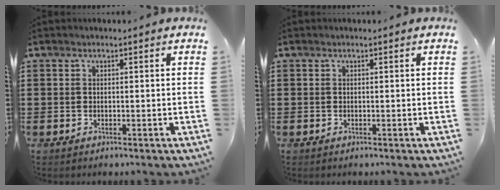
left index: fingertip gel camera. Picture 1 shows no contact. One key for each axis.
{"total": 0.0}